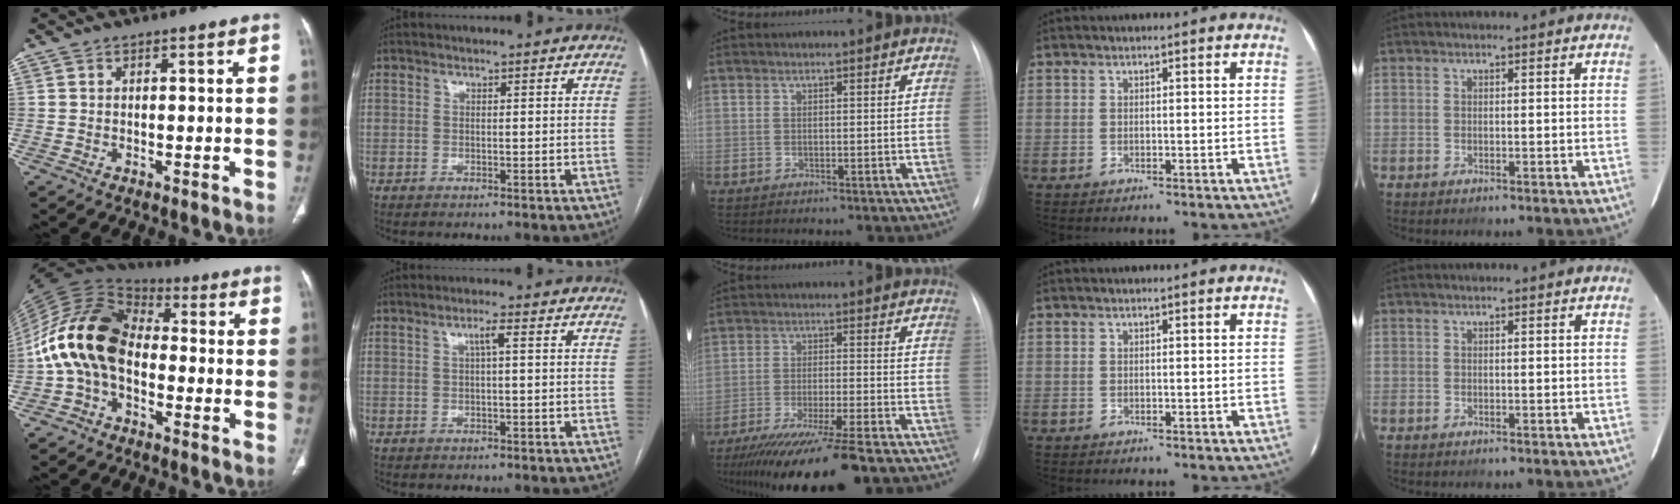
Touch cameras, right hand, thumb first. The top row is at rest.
{"thumb": {"total": 16.3, "force": [-2.1, 10.9, 12.0], "torque": [-0.223, 0.049, -0.051]}, "index": {"total": 1.9, "force": [0.4, -0.1, 1.8], "torque": [-0.036, 0.003, 0.006]}, "middle": {"total": 16.5, "force": [-12.9, 0.5, 10.3], "torque": [-0.164, -0.047, -0.204]}}